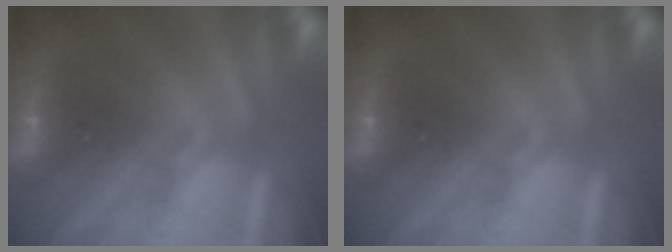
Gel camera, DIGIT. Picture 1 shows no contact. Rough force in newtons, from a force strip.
{"total": 0.0}